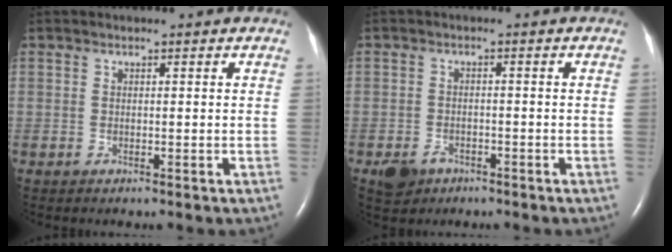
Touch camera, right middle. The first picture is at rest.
{"total": 3.7, "force": [-2.3, 2.6, 1.4], "torque": [-0.029, 0.002, -0.031]}